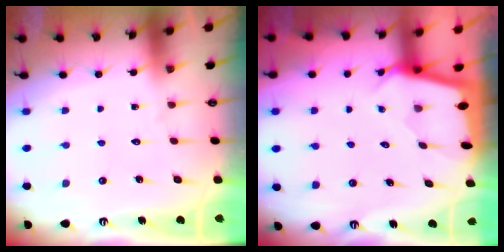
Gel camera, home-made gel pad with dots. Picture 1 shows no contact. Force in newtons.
{"total": 1.4, "press": 1.4, "slide": 0.1}